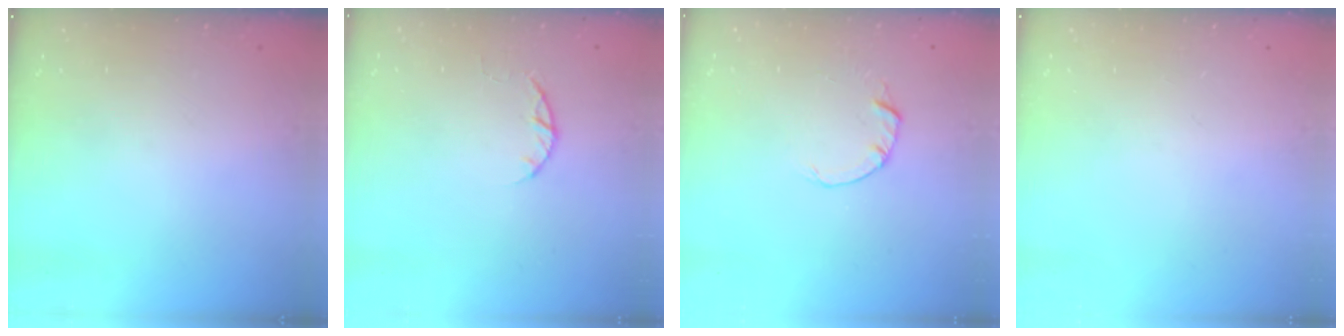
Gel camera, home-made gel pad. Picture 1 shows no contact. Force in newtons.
{"total": 2.5, "press": 2.4, "slide": 0.4}
{"total": 2.0, "press": 2.0, "slide": 0.3}
{"total": 0.0}